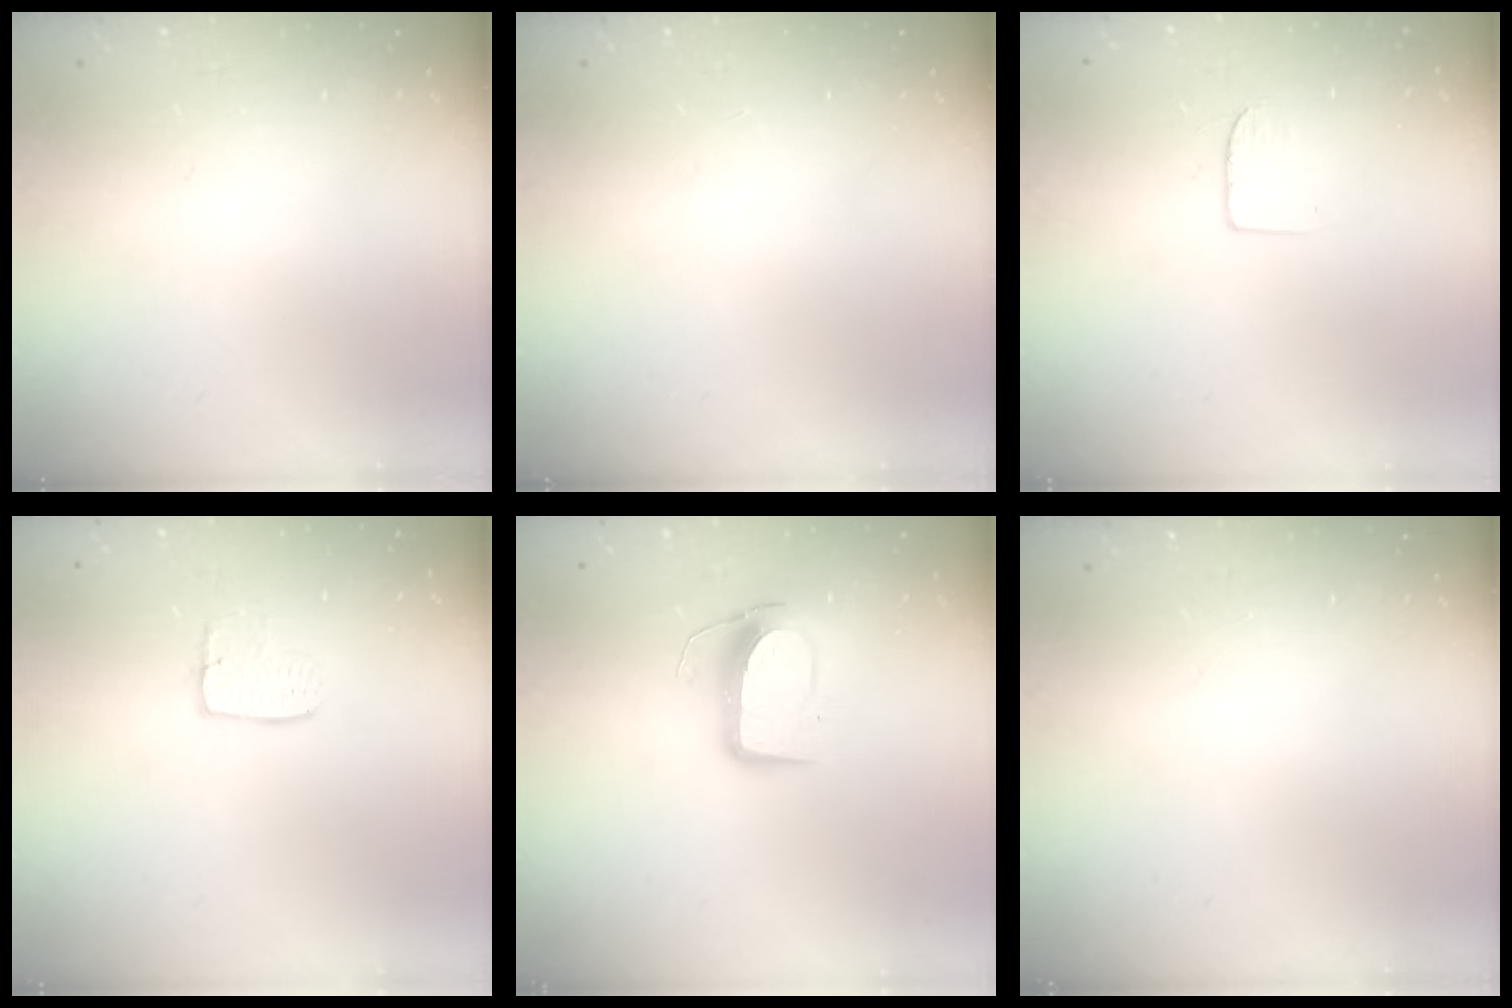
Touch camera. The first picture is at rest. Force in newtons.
{"total": 0.0}
{"total": 6.3, "press": 6.3, "slide": 0.6}
{"total": 5.9, "press": 5.9, "slide": 0.3}
{"total": 10.0, "press": 10.0, "slide": 0.3}
{"total": 0.0}